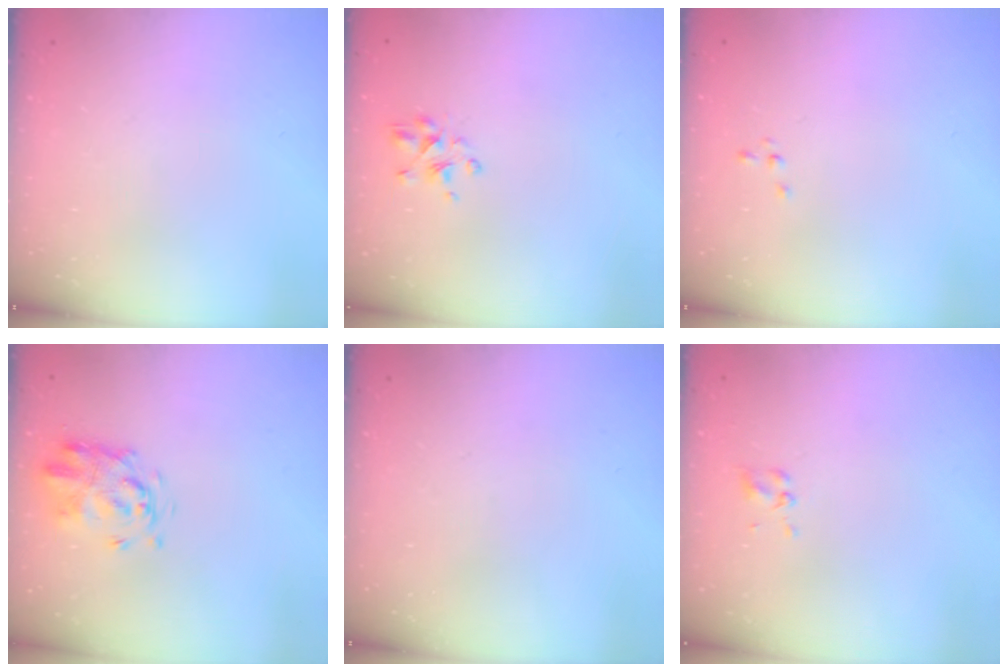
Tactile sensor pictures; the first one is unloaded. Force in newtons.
{"total": 3.2, "press": 2.9, "slide": 1.2}
{"total": 0.0}
{"total": 3.6, "press": 3.5, "slide": 0.9}
{"total": 0.0}
{"total": 1.8, "press": 1.6, "slide": 0.8}